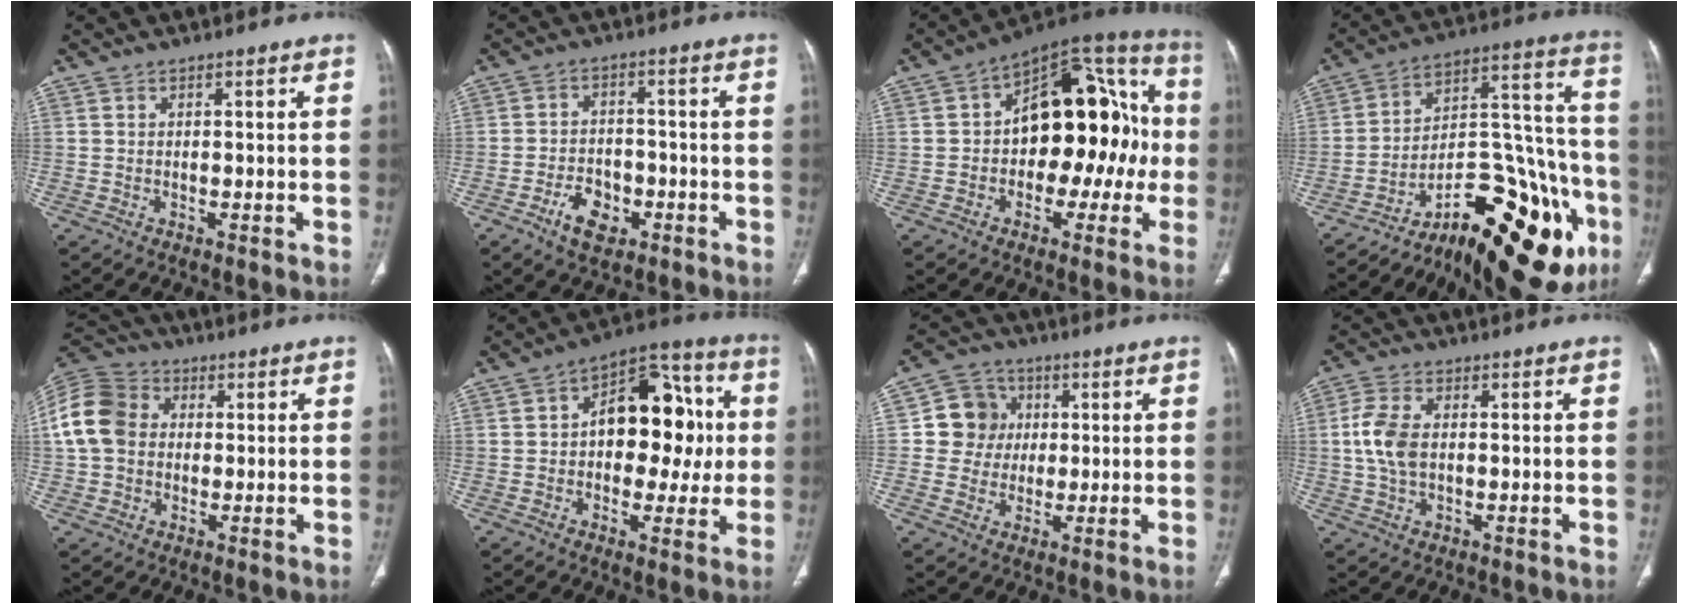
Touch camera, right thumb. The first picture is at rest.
{"total": 6.6, "force": [-3.3, 4.2, 3.8], "torque": [-0.053, 0.021, -0.055]}
{"total": 21.5, "force": [-0.4, 13.0, 17.1], "torque": [-0.194, 0.054, -0.010]}
{"total": 28.1, "force": [-14.4, 11.6, 21.2], "torque": [-0.224, 0.114, -0.206]}
{"total": 13.6, "force": [1.4, 11.1, 7.7], "torque": [-0.156, 0.029, 0.020]}
{"total": 17.8, "force": [1.4, 11.0, 13.8], "torque": [-0.136, 0.037, 0.018]}
{"total": 8.4, "force": [1.1, 8.0, 2.3], "torque": [0.000, 0.008, 0.012]}
{"total": 7.1, "force": [0.4, 4.3, 5.7], "torque": [-0.129, 0.009, 0.007]}